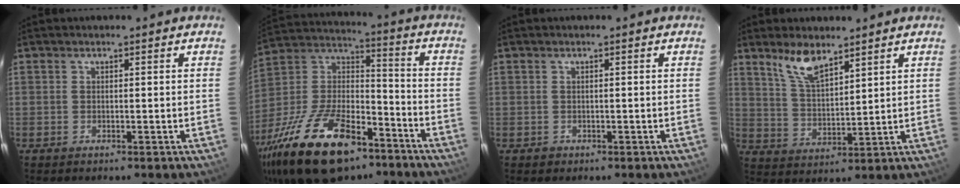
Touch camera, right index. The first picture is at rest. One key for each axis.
{"total": 28.1, "fx": -17.3, "fy": 12.7, "fz": 18.2, "tx": -0.372, "ty": -0.012, "tz": -0.288}
{"total": 1.3, "fx": -0.4, "fy": 1.2, "fz": 0.1, "tx": 0.000, "ty": 0.002, "tz": -0.002}
{"total": 7.7, "fx": 5.6, "fy": 2.5, "fz": 4.6, "tx": -0.087, "ty": 0.004, "tz": 0.118}